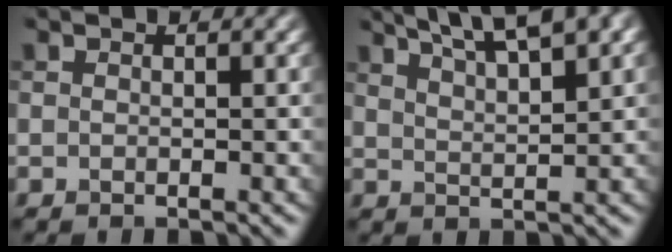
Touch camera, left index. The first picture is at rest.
{"total": 9.5, "force": [6.7, 2.6, 6.2], "torque": [-0.071, 0.031, 0.071]}